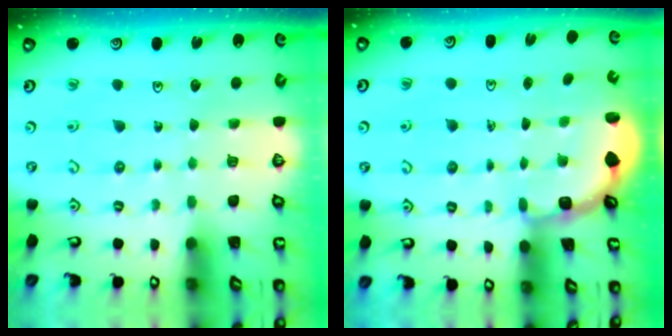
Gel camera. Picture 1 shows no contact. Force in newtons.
{"total": 2.8, "press": 2.2, "slide": 1.7}